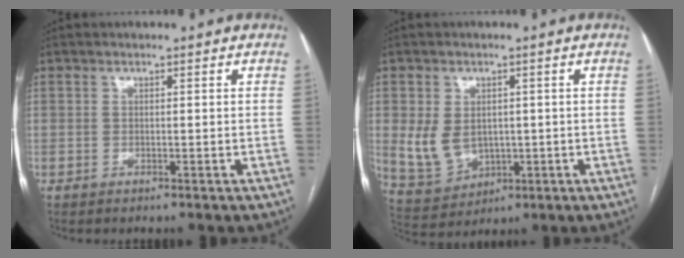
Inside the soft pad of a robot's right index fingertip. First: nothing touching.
{"total": 7.3, "force": [0.0, 5.7, 4.5], "torque": [-0.093, 0.006, 0.025]}